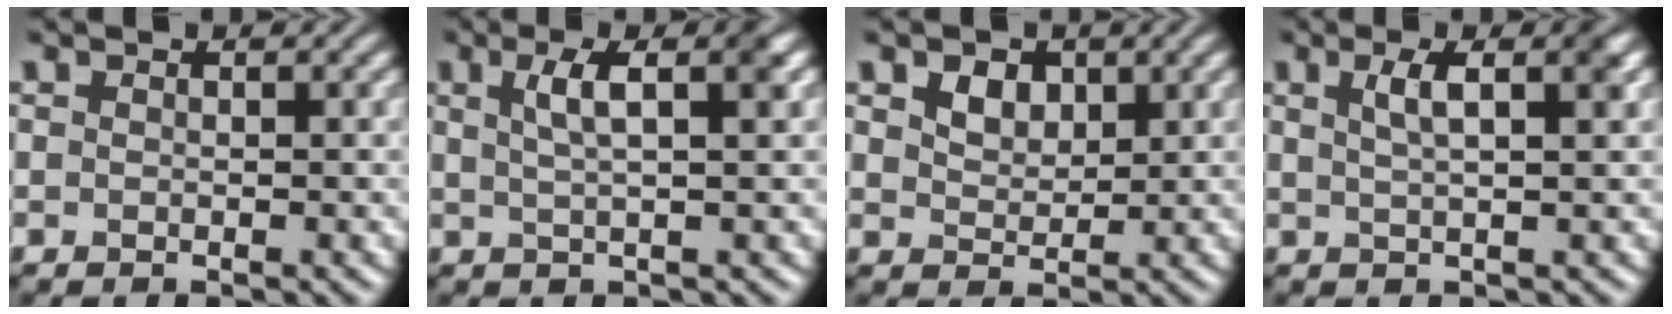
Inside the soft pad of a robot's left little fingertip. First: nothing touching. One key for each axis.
{"total": 3.9, "fx": 1.3, "fy": 1.0, "fz": 3.5, "tx": -0.049, "ty": 0.009, "tz": 0.020}
{"total": 2.3, "fx": 1.2, "fy": 1.5, "fz": 1.2, "tx": -0.026, "ty": -0.003, "tz": 0.020}
{"total": 3.5, "fx": 1.3, "fy": 1.0, "fz": 3.1, "tx": -0.038, "ty": 0.009, "tz": 0.018}